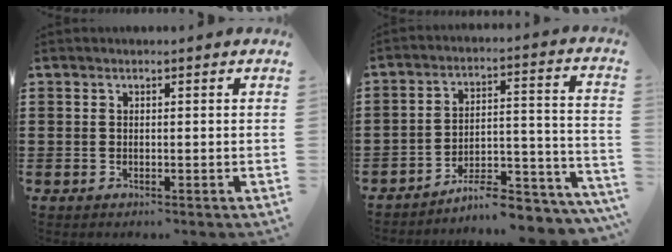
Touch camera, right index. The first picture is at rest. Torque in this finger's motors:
{"motor_torque": [1.44, 0.70, 0.80, 0.10]}